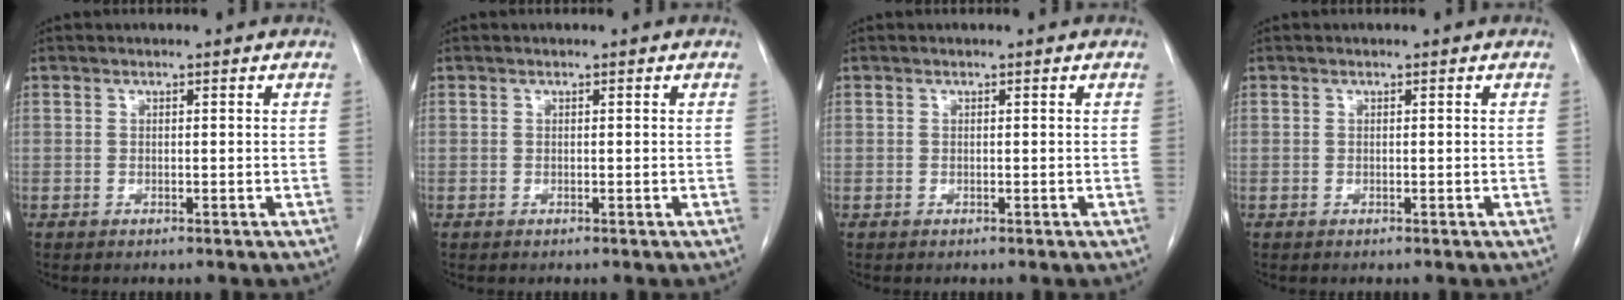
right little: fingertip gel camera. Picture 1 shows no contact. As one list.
[{"total": 0.0}, {"total": 0.0}, {"total": 0.0}]